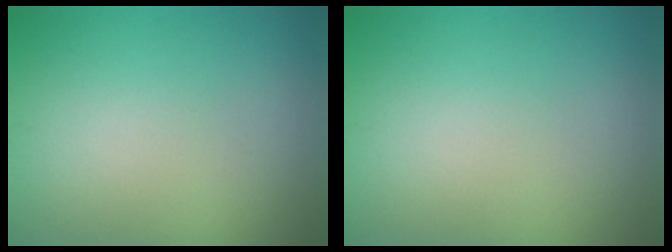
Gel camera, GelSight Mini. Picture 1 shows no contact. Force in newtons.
{"total": 0.0}